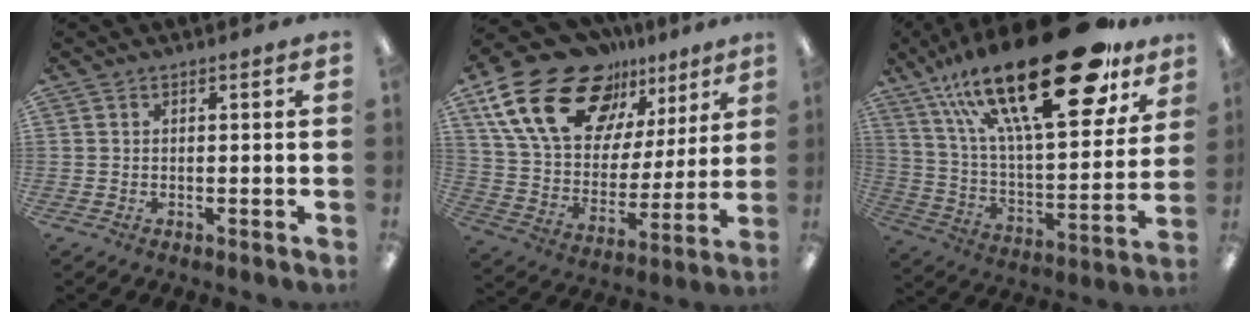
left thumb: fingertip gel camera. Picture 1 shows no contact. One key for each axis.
{"total": 24.1, "fx": 14.8, "fy": 13.9, "fz": 13.1, "tx": -0.245, "ty": -0.082, "tz": 0.266}
{"total": 34.5, "fx": 20.5, "fy": 11.8, "fz": 25.2, "tx": -0.439, "ty": -0.125, "tz": 0.335}